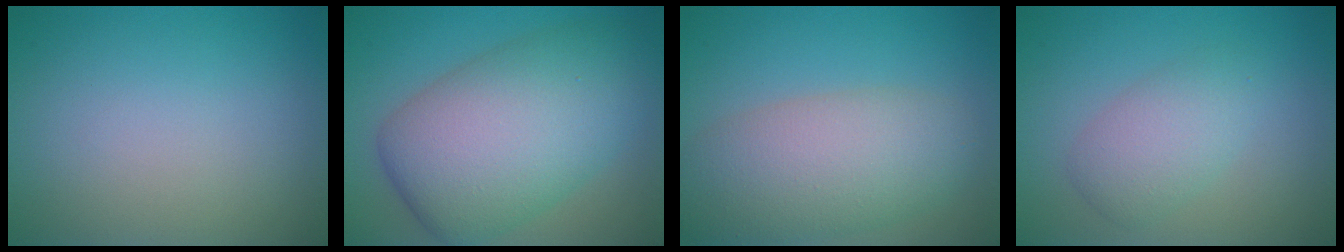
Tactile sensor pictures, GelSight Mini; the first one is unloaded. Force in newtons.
{"total": 11.3, "press": 11.3, "slide": 0.1}
{"total": 7.0, "press": 7.0, "slide": 0.3}
{"total": 3.2, "press": 3.2, "slide": 0.1}